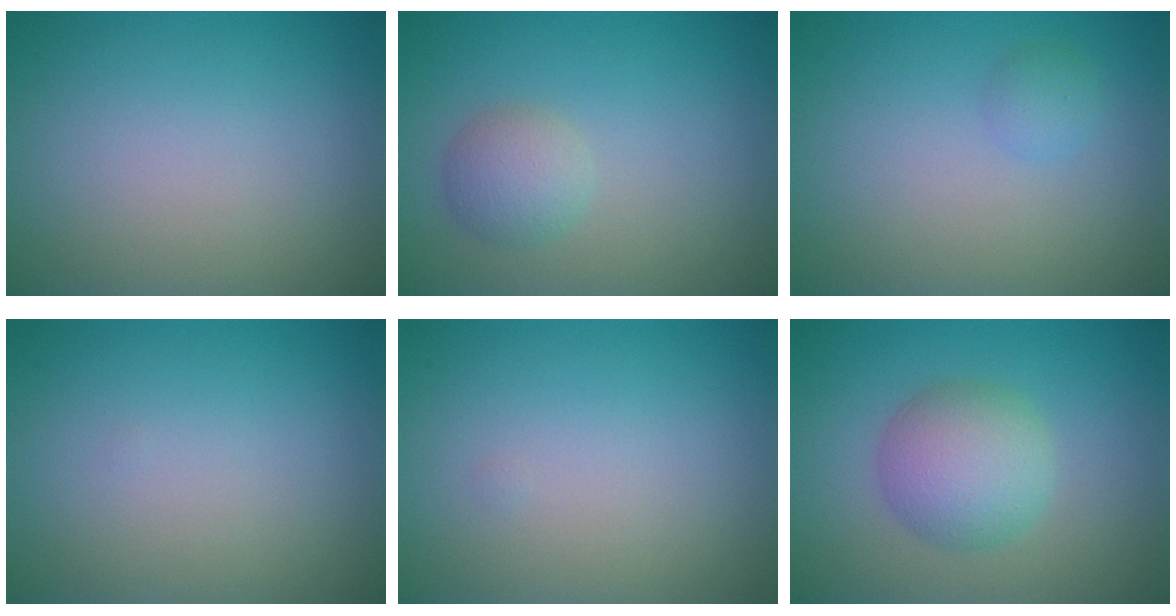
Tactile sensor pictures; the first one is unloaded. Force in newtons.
{"total": 2.4, "press": 2.4, "slide": 0.0}
{"total": 1.1, "press": 1.1, "slide": 0.1}
{"total": 0.0}
{"total": 0.0}
{"total": 4.7, "press": 4.7, "slide": 0.1}